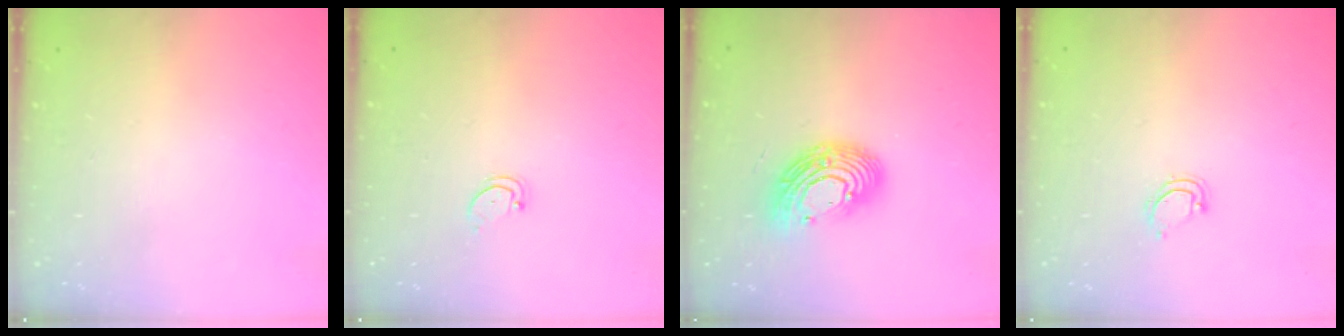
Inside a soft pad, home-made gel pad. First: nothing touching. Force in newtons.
{"total": 1.6, "press": 1.6, "slide": 0.4}
{"total": 13.9, "press": 13.8, "slide": 1.1}
{"total": 3.7, "press": 3.7, "slide": 0.3}